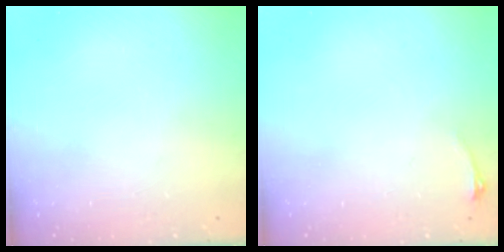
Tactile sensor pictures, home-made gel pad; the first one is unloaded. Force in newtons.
{"total": 2.9, "press": 2.6, "slide": 1.5}